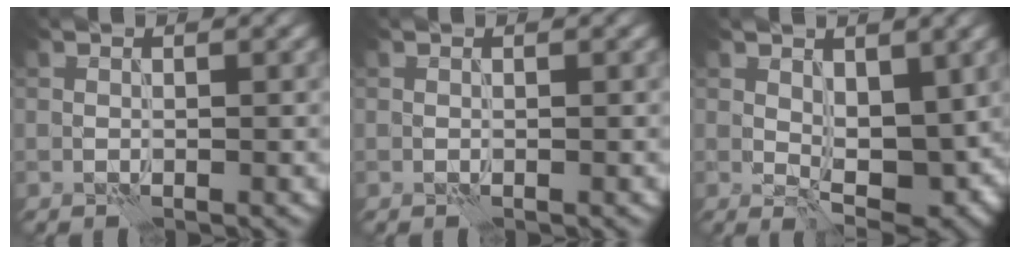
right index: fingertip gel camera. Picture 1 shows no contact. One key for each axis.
{"total": 0.0}
{"total": 4.1, "fx": 1.0, "fy": 2.1, "fz": 3.3, "tx": -0.053, "ty": -0.009, "tz": 0.020}